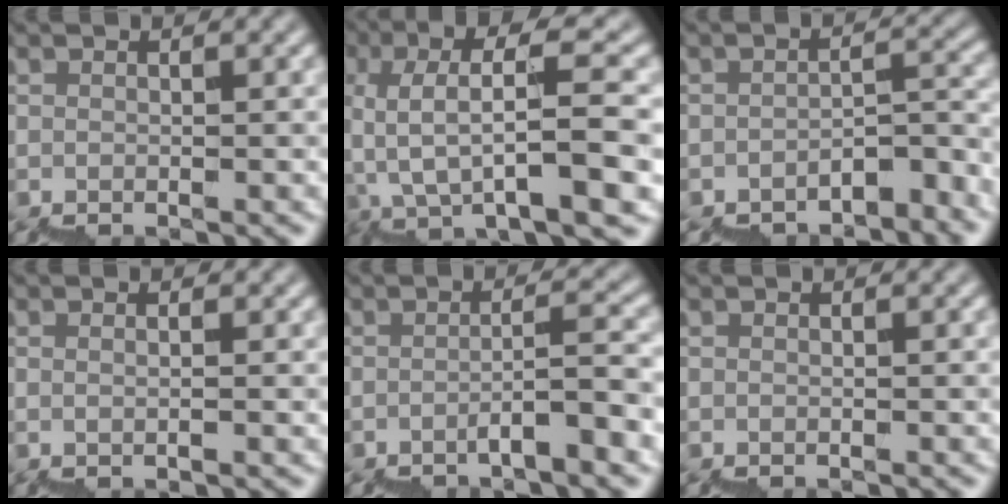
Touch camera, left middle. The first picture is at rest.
{"total": 9.1, "force": [0.4, 2.6, 8.7], "torque": [-0.156, 0.022, 0.009]}
{"total": 3.6, "force": [-3.1, 1.0, 1.5], "torque": [-0.027, 0.011, -0.041]}
{"total": 1.1, "force": [0.6, 0.3, 0.9], "torque": [-0.005, -0.001, 0.006]}
{"total": 4.4, "force": [-1.4, 0.6, 4.1], "torque": [-0.052, 0.027, -0.028]}
{"total": 0.0}